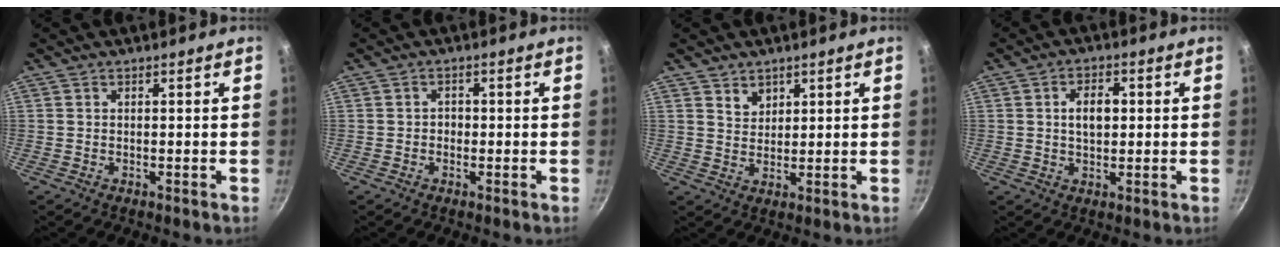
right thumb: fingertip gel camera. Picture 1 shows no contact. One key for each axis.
{"total": 1.4, "fx": -0.4, "fy": 1.2, "fz": 0.6, "tx": -0.005, "ty": 0.004, "tz": -0.008}
{"total": 3.3, "fx": 2.0, "fy": 2.4, "fz": 1.0, "tx": -0.002, "ty": -0.008, "tz": 0.037}
{"total": 5.3, "fx": 0.6, "fy": 3.3, "fz": 4.1, "tx": -0.052, "ty": 0.008, "tz": 0.009}